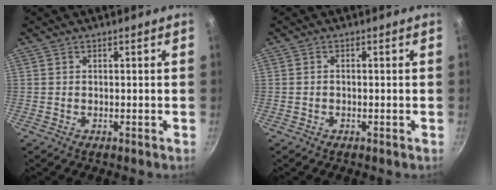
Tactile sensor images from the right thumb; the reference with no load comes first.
{"total": 0.6, "force": [-0.2, 0.4, 0.5], "torque": [-0.011, 0.006, -0.003]}